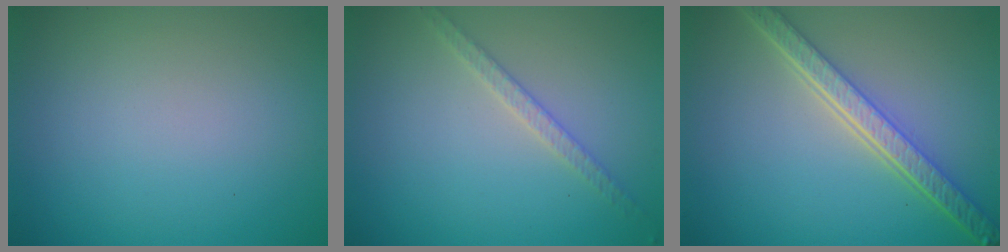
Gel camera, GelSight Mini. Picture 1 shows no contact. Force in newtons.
{"total": 1.9, "press": 1.9, "slide": 0.4}
{"total": 5.7, "press": 4.2, "slide": 3.9}